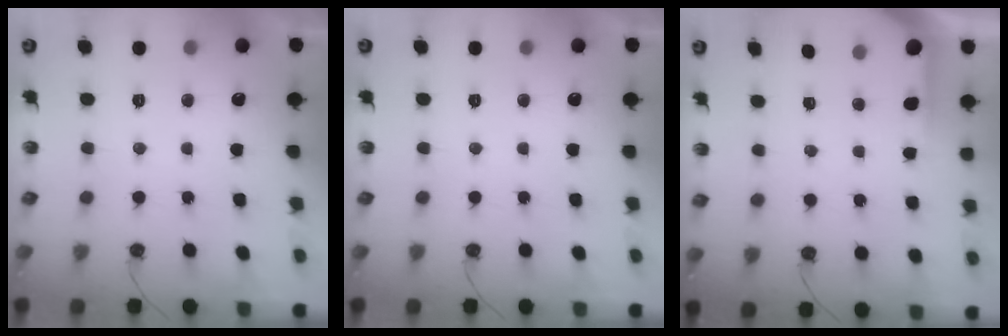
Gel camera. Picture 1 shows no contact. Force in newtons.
{"total": 0.0}
{"total": 2.8, "press": 2.7, "slide": 0.3}